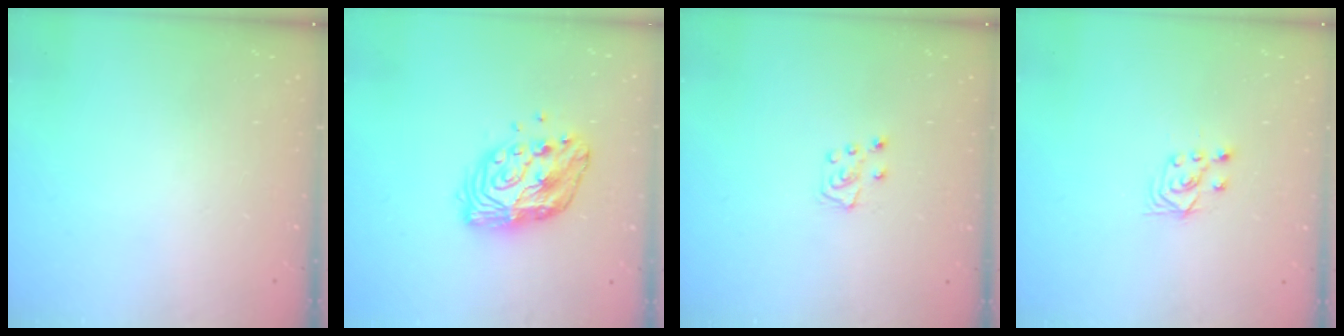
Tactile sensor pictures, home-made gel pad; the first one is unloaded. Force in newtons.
{"total": 12.7, "press": 12.6, "slide": 1.0}
{"total": 6.4, "press": 6.3, "slide": 0.5}
{"total": 3.4, "press": 3.2, "slide": 0.9}